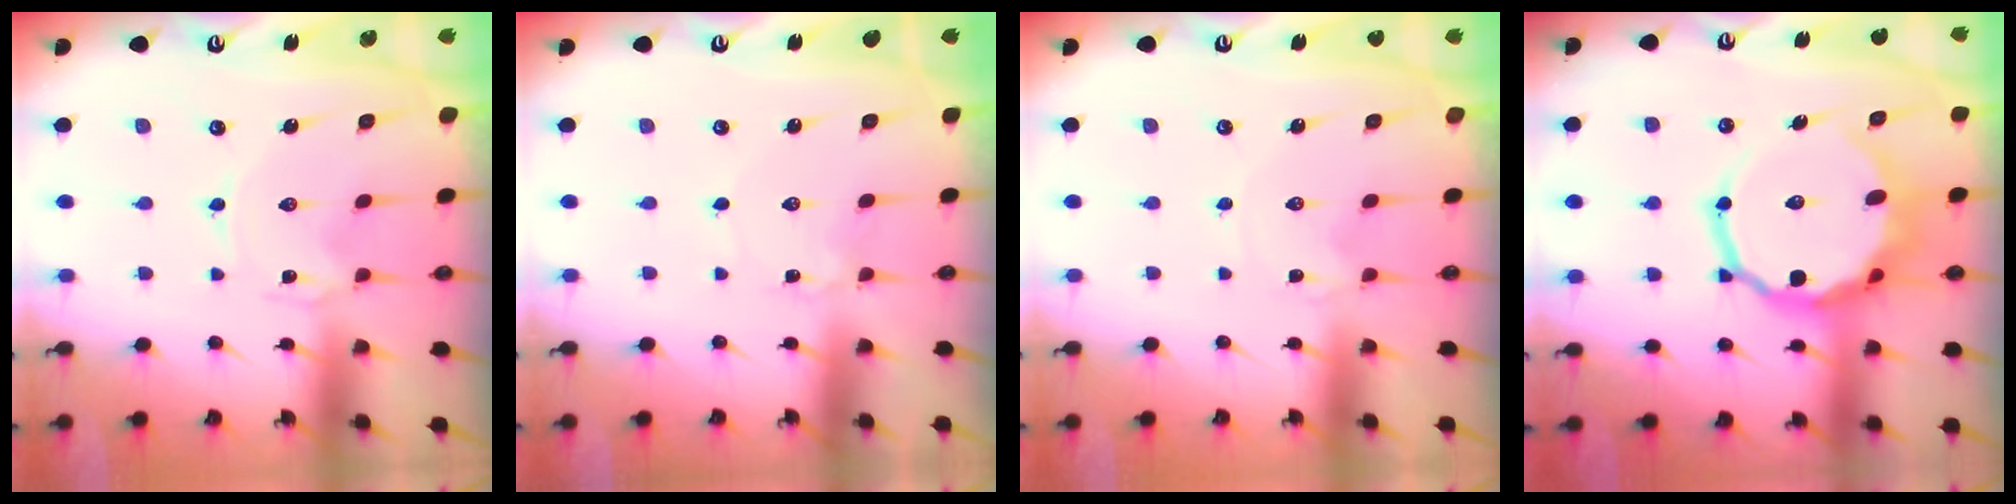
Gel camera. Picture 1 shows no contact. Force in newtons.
{"total": 1.2, "press": 1.1, "slide": 0.1}
{"total": 0.0}
{"total": 14.9, "press": 14.4, "slide": 3.5}